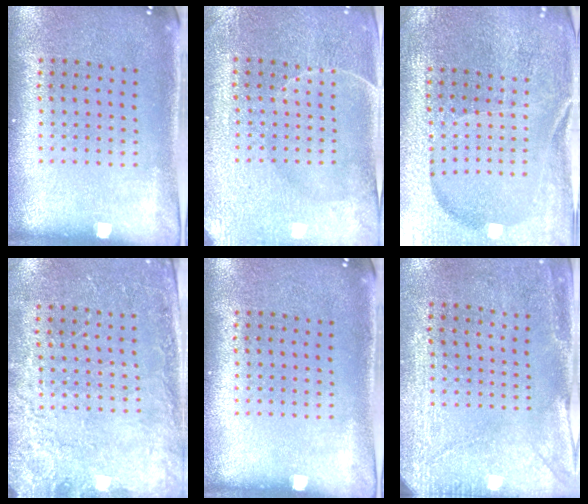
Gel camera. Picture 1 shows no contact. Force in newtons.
{"total": 3.5, "press": 3.5, "slide": 0.6}
{"total": 4.0, "press": 3.9, "slide": 1.0}
{"total": 2.5, "press": 2.3, "slide": 0.8}
{"total": 0.0}
{"total": 2.9, "press": 2.4, "slide": 1.6}